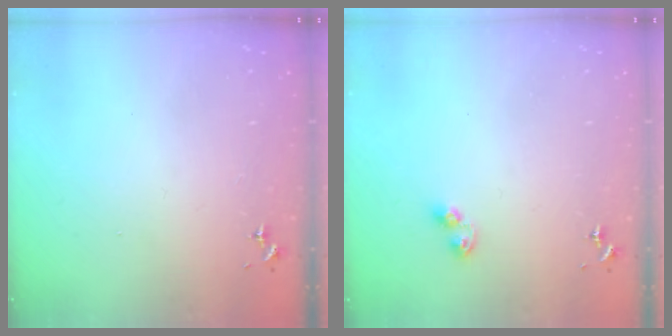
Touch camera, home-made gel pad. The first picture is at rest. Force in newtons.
{"total": 4.7, "press": 4.6, "slide": 0.4}